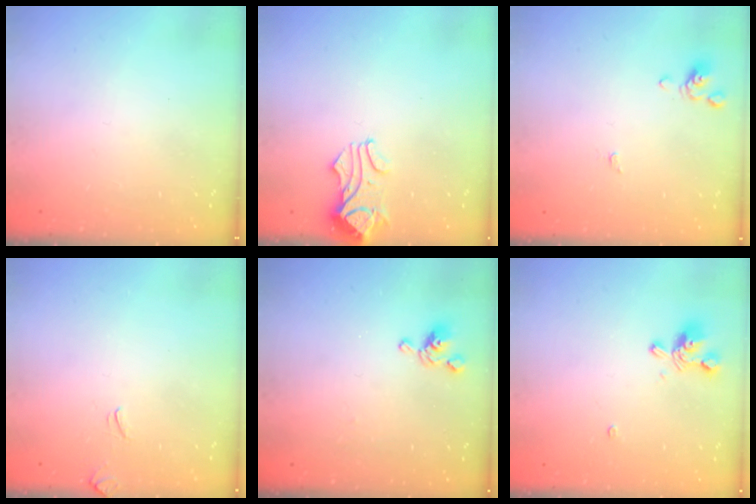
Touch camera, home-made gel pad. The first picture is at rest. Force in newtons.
{"total": 0.6, "press": 0.2, "slide": 0.6}
{"total": 0.0}
{"total": 3.6, "press": 3.5, "slide": 0.4}
{"total": 5.7, "press": 5.7, "slide": 0.6}
{"total": 1.9, "press": 1.7, "slide": 1.0}